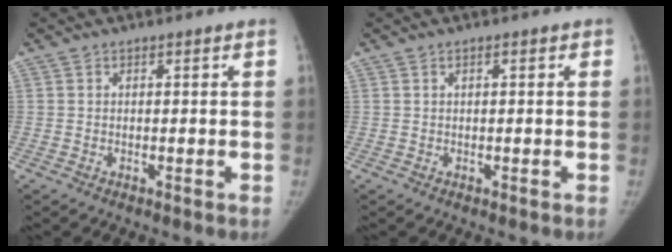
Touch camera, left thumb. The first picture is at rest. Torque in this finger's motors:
{"motor_torque": [-0.24, 0.00, -0.09, 0.72, -0.02]}